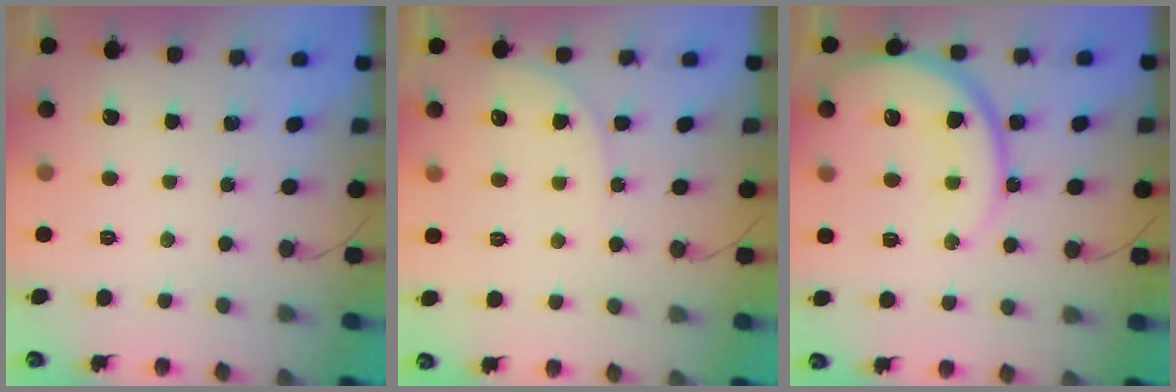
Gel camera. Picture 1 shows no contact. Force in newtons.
{"total": 6.7, "press": 6.7, "slide": 0.5}
{"total": 15.4, "press": 15.3, "slide": 1.6}